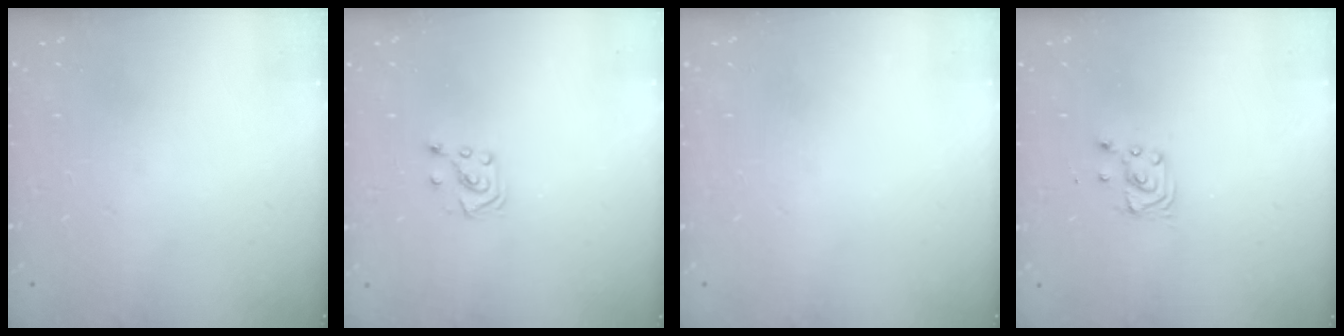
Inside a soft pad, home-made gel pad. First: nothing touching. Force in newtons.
{"total": 4.7, "press": 4.7, "slide": 0.5}
{"total": 0.0}
{"total": 2.9, "press": 2.9, "slide": 0.4}